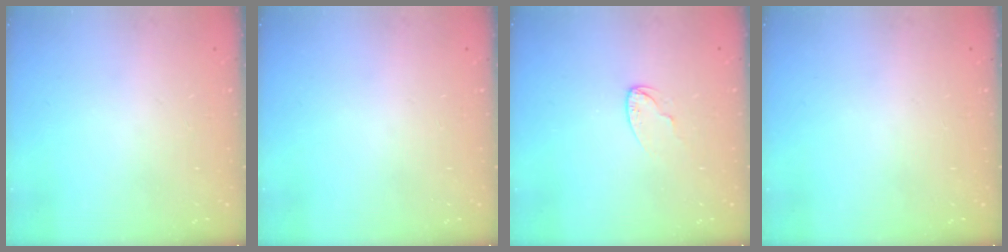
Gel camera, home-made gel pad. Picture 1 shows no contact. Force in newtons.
{"total": 0.0}
{"total": 3.7, "press": 3.7, "slide": 0.3}
{"total": 0.0}